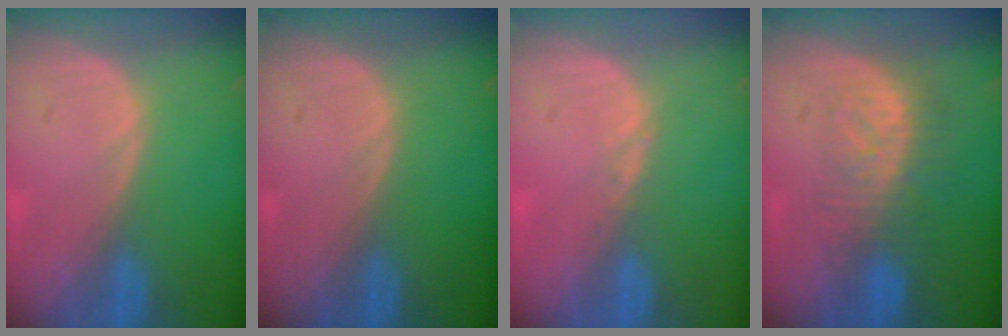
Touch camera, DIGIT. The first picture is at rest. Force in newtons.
{"total": 0.0}
{"total": 0.6, "press": 0.5, "slide": 0.3}
{"total": 8.3, "press": 7.2, "slide": 4.1}